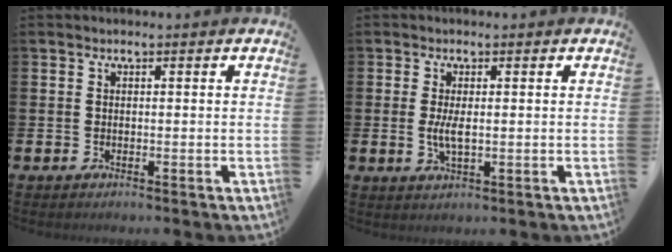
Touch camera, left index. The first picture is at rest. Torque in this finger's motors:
{"motor_torque": [0.87, -0.03, 0.15, 0.16]}